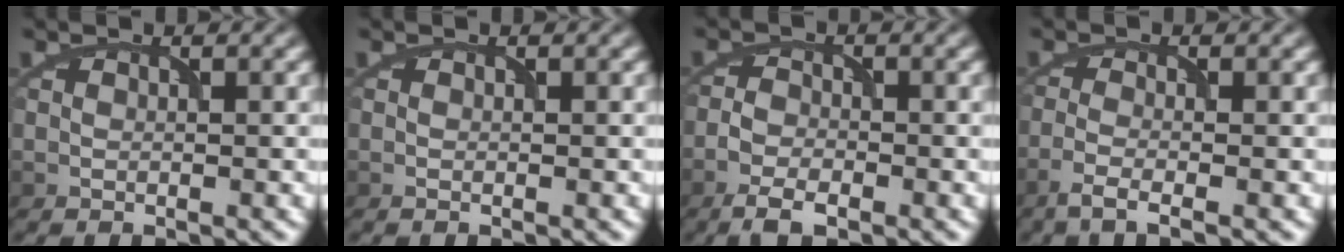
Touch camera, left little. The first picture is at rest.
{"total": 0.0}
{"total": 3.6, "force": [-2.3, 1.6, 2.2], "torque": [-0.043, -0.001, -0.054]}
{"total": 2.7, "force": [-1.7, 0.6, 1.9], "torque": [-0.040, -0.004, -0.047]}